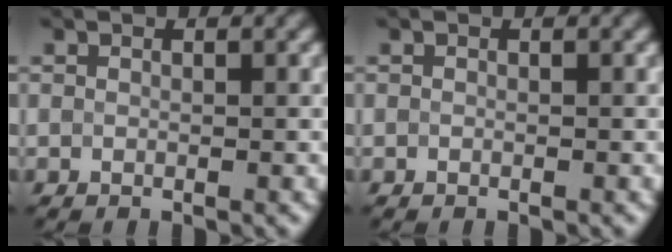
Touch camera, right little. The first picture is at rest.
{"total": 0.0}